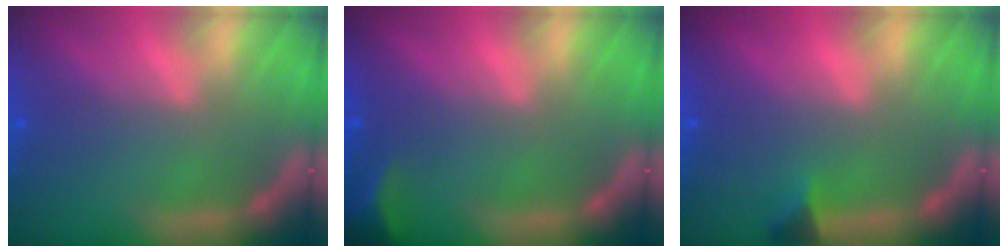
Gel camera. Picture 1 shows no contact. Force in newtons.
{"total": 2.9}
{"total": 1.4}